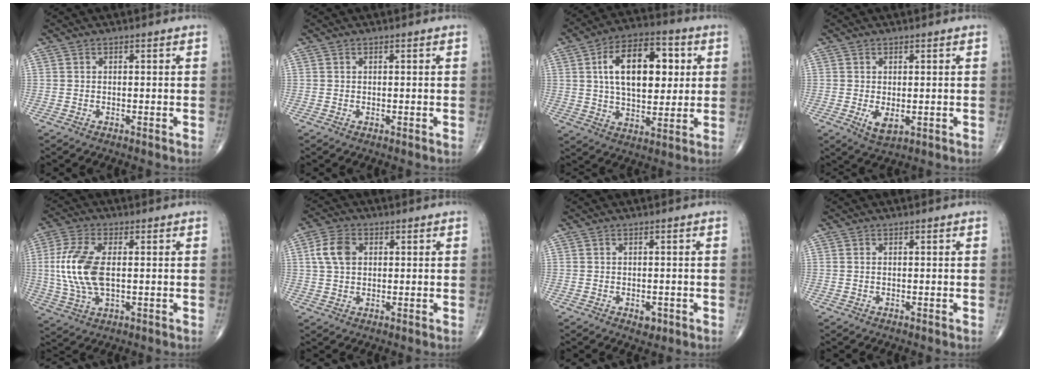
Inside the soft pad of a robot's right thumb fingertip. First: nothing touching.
{"total": 0.0}
{"total": 17.8, "force": [4.1, 9.9, 14.3], "torque": [-0.201, 0.002, 0.066]}
{"total": 3.6, "force": [-0.6, 1.8, 3.0], "torque": [-0.048, -0.009, 0.000]}
{"total": 12.2, "force": [0.6, 6.1, 10.5], "torque": [-0.239, 0.000, 0.014]}
{"total": 6.1, "force": [1.4, 4.2, 4.2], "torque": [-0.081, 0.006, 0.023]}
{"total": 2.0, "force": [-0.7, 1.3, 1.3], "torque": [-0.009, 0.000, -0.006]}
{"total": 0.0}